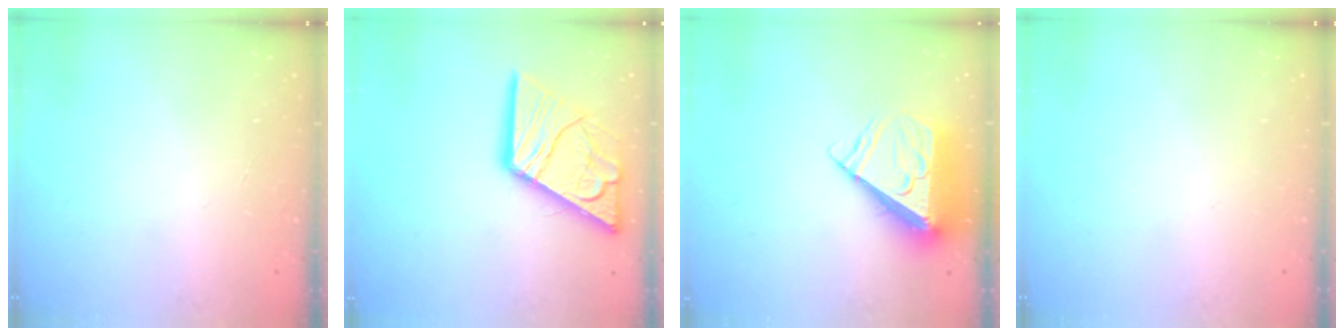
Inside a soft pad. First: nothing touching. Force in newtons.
{"total": 19.4, "press": 19.3, "slide": 2.1}
{"total": 10.1, "press": 10.0, "slide": 1.3}
{"total": 0.0}